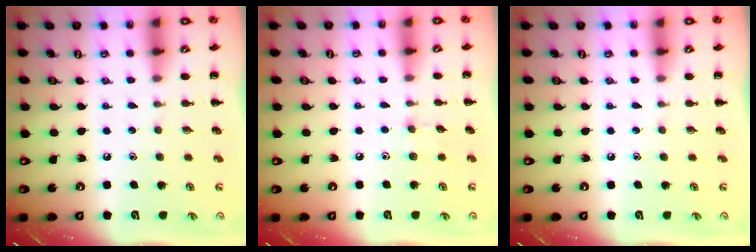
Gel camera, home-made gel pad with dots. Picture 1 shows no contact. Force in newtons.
{"total": 3.2, "press": 3.0, "slide": 1.1}
{"total": 0.0}